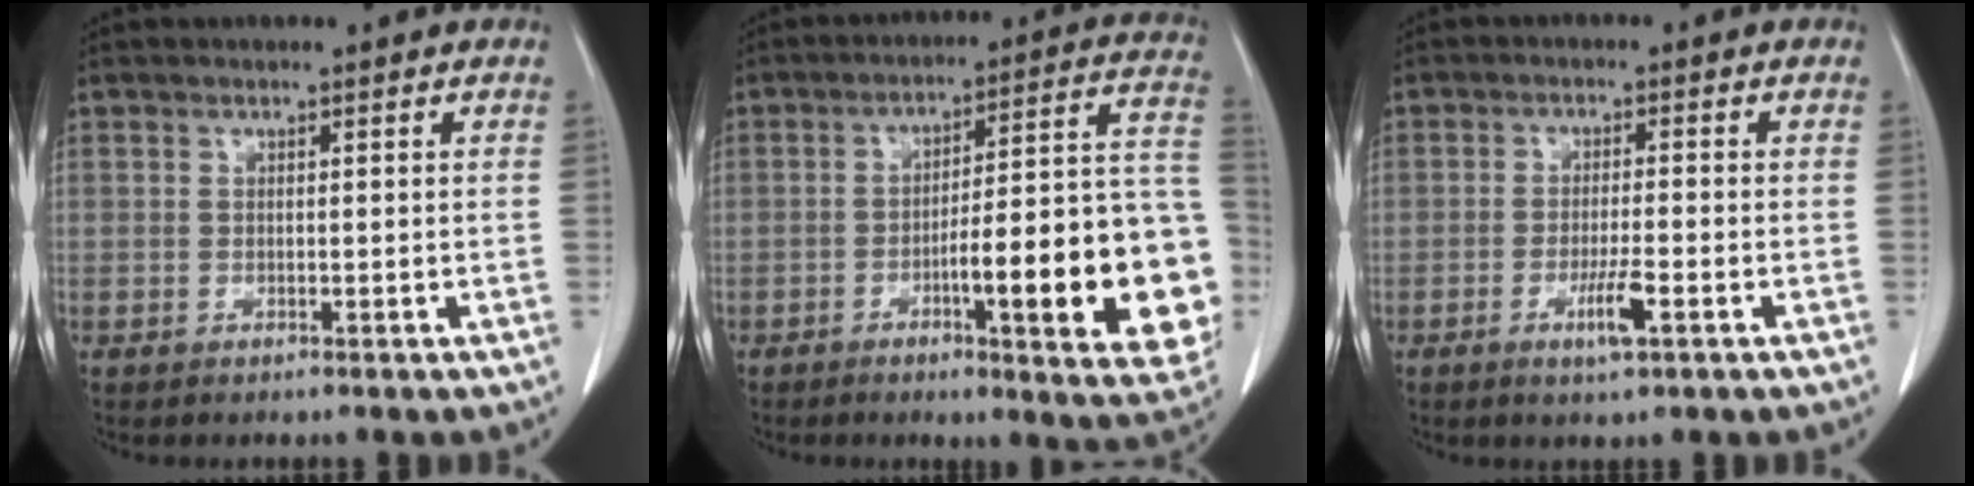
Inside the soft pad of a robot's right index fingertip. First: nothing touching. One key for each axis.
{"total": 21.3, "fx": -5.6, "fy": 3.4, "fz": 20.3, "tx": -0.180, "ty": 0.027, "tz": -0.064}
{"total": 4.5, "fx": -2.0, "fy": 0.3, "fz": 4.0, "tx": -0.075, "ty": -0.006, "tz": -0.035}